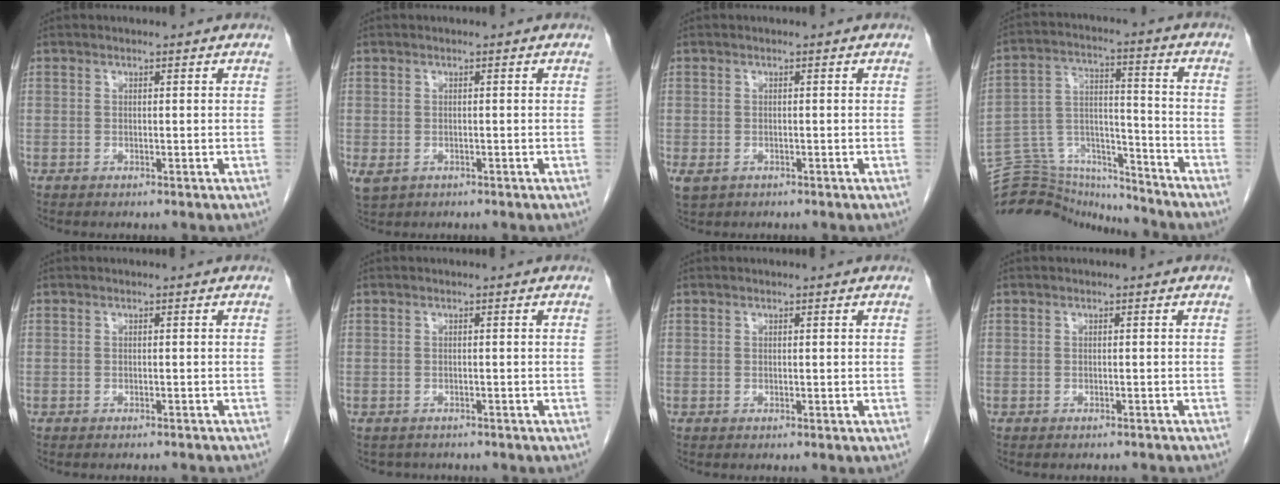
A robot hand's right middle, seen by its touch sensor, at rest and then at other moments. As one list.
[{"total": 2.7, "force": [-1.0, 2.0, 1.4], "torque": [-0.035, -0.006, -0.006]}, {"total": 2.5, "force": [-1.2, 1.8, 1.3], "torque": [-0.031, -0.005, -0.011]}, {"total": 17.0, "force": [-16.6, 2.5, 2.1], "torque": [-0.044, 0.045, -0.269]}, {"total": 3.9, "force": [-3.8, 0.4, 0.8], "torque": [-0.010, -0.010, -0.041]}, {"total": 2.8, "force": [-2.4, 1.3, 0.2], "torque": [-0.002, -0.001, -0.031]}, {"total": 0.0}, {"total": 3.2, "force": [-3.1, 0.6, 0.5], "torque": [-0.006, -0.008, -0.034]}]